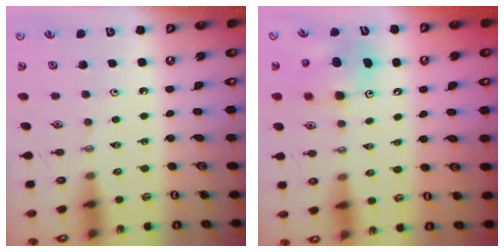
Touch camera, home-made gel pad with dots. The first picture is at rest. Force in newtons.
{"total": 8.8, "press": 8.5, "slide": 2.3}